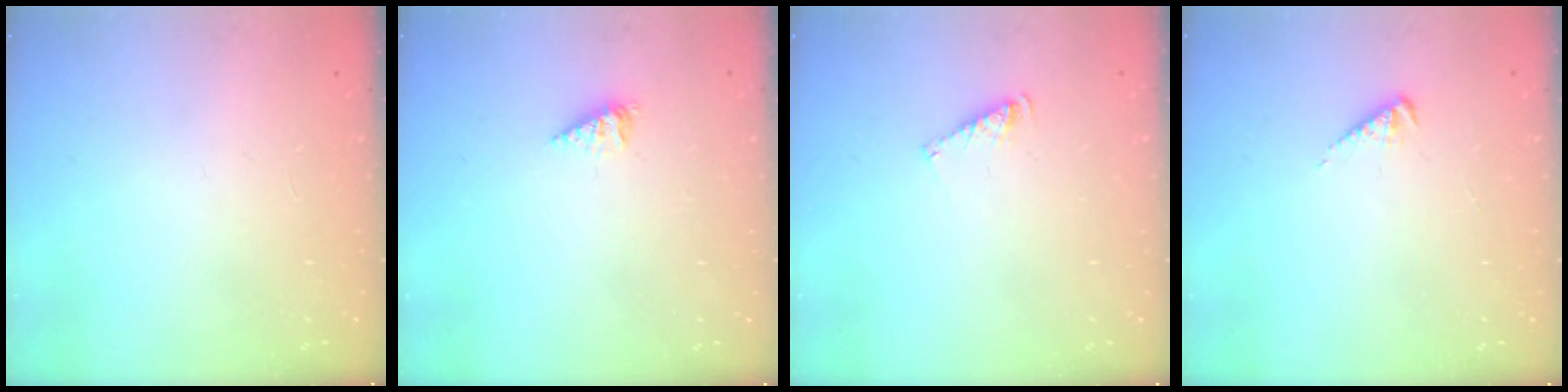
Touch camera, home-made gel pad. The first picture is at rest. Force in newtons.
{"total": 2.2, "press": 2.2, "slide": 0.4}
{"total": 4.6, "press": 4.5, "slide": 0.3}
{"total": 2.9, "press": 2.9, "slide": 0.6}